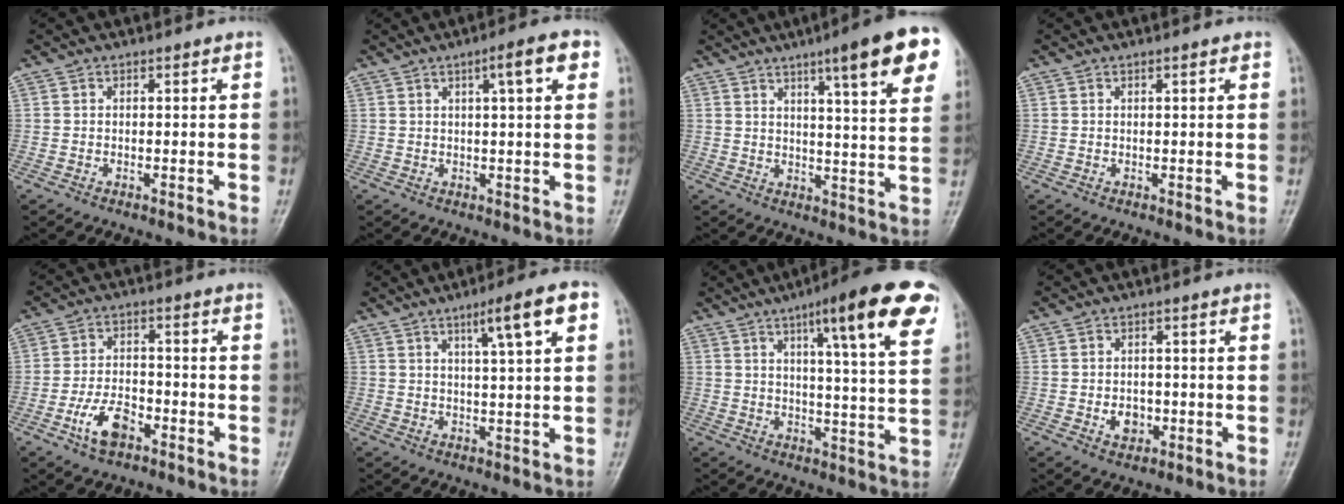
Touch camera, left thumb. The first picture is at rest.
{"total": 6.2, "force": [2.5, 1.0, 5.6], "torque": [-0.078, 0.006, 0.033]}
{"total": 16.0, "force": [8.4, 2.1, 13.5], "torque": [-0.164, -0.030, 0.107]}
{"total": 1.1, "force": [0.5, 0.1, 1.0], "torque": [-0.017, 0.001, 0.007]}
{"total": 7.1, "force": [-3.8, 3.9, 4.5], "torque": [-0.078, 0.023, -0.070]}
{"total": 8.5, "force": [3.8, 0.7, 7.6], "torque": [-0.119, 0.000, 0.057]}
{"total": 17.9, "force": [9.1, 2.7, 15.2], "torque": [-0.191, -0.028, 0.119]}
{"total": 3.7, "force": [-1.1, 3.0, 1.9], "torque": [-0.013, 0.005, -0.012]}